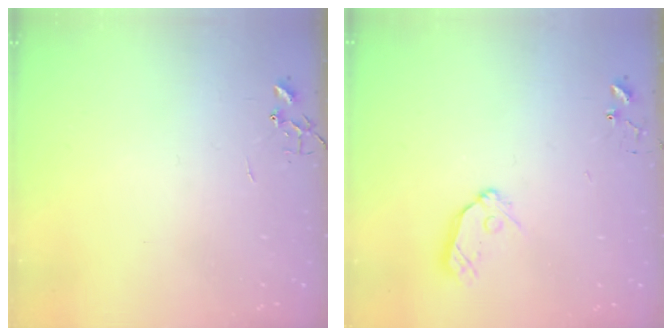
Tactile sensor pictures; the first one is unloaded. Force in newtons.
{"total": 8.4, "press": 8.4, "slide": 0.7}